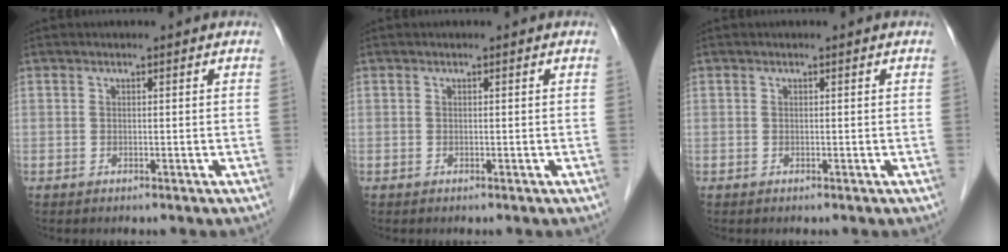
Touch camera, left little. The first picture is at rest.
{"total": 0.0}
{"total": 0.0}